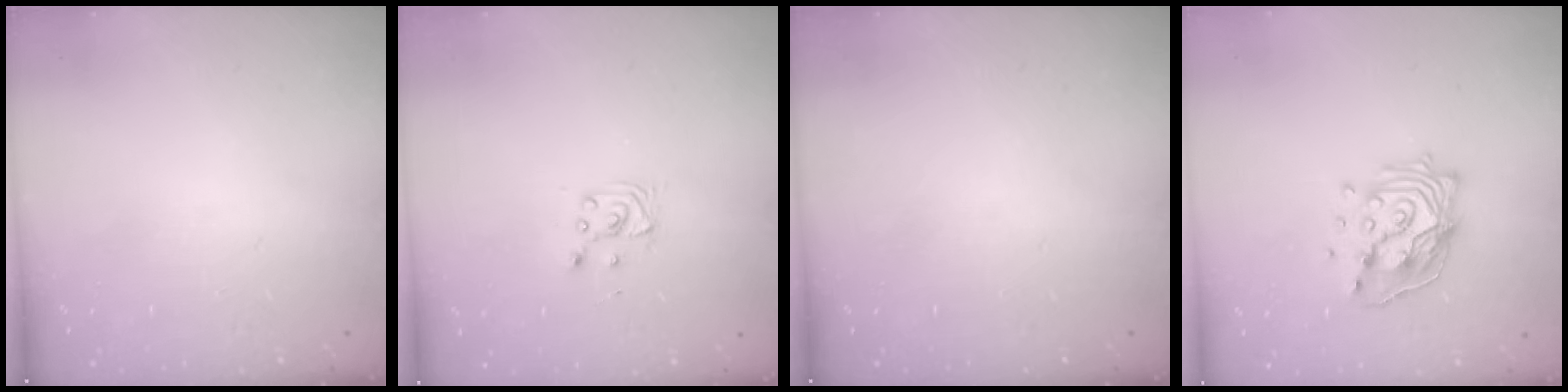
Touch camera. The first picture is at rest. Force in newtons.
{"total": 2.9, "press": 2.9, "slide": 0.4}
{"total": 0.0}
{"total": 15.9, "press": 15.9, "slide": 1.5}